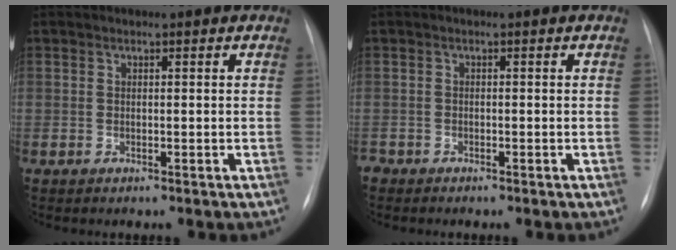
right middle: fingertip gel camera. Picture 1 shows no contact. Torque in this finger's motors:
{"motor_torque": [0.05, -0.08, 0.00, 0.01]}